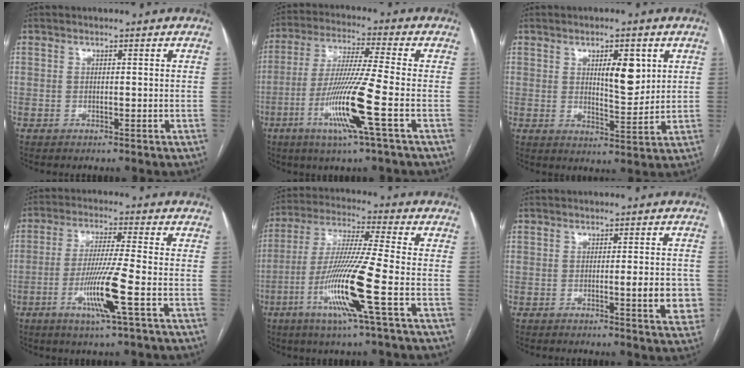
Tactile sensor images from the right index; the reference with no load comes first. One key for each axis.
{"total": 12.8, "fx": -4.5, "fy": -1.4, "fz": 11.9, "tx": -0.236, "ty": -0.022, "tz": -0.092}
{"total": 6.7, "fx": 2.4, "fy": 2.1, "fz": 5.9, "tx": -0.091, "ty": -0.007, "tz": 0.040}
{"total": 9.5, "fx": -3.3, "fy": -1.0, "fz": 8.9, "tx": -0.175, "ty": -0.016, "tz": -0.064}
{"total": 14.4, "fx": -5.1, "fy": -1.2, "fz": 13.5, "tx": -0.272, "ty": -0.021, "tz": -0.102}
{"total": 5.4, "fx": -1.0, "fy": 1.0, "fz": 5.2, "tx": -0.059, "ty": -0.003, "tz": -0.012}